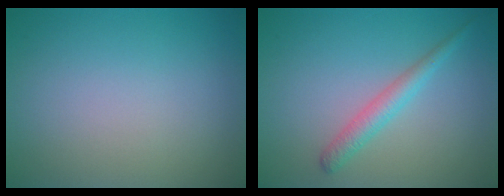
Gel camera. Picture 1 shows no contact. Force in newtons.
{"total": 2.2, "press": 2.2, "slide": 0.0}